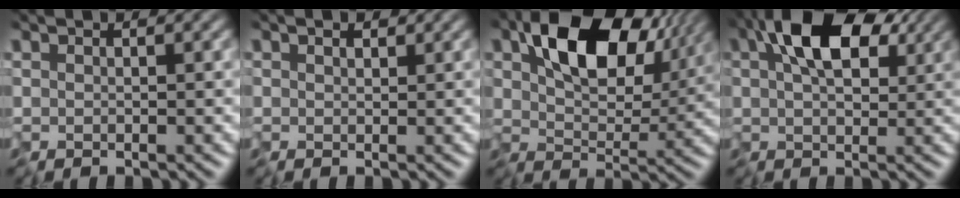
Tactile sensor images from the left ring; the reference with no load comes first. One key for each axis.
{"total": 1.6, "fx": 0.8, "fy": 0.9, "fz": 1.0, "tx": -0.017, "ty": 0.010, "tz": 0.006}
{"total": 10.3, "fx": 3.1, "fy": 6.6, "fz": 7.3, "tx": -0.124, "ty": 0.001, "tz": 0.054}
{"total": 9.4, "fx": 3.0, "fy": 5.3, "fz": 7.1, "tx": -0.129, "ty": 0.018, "tz": 0.044}